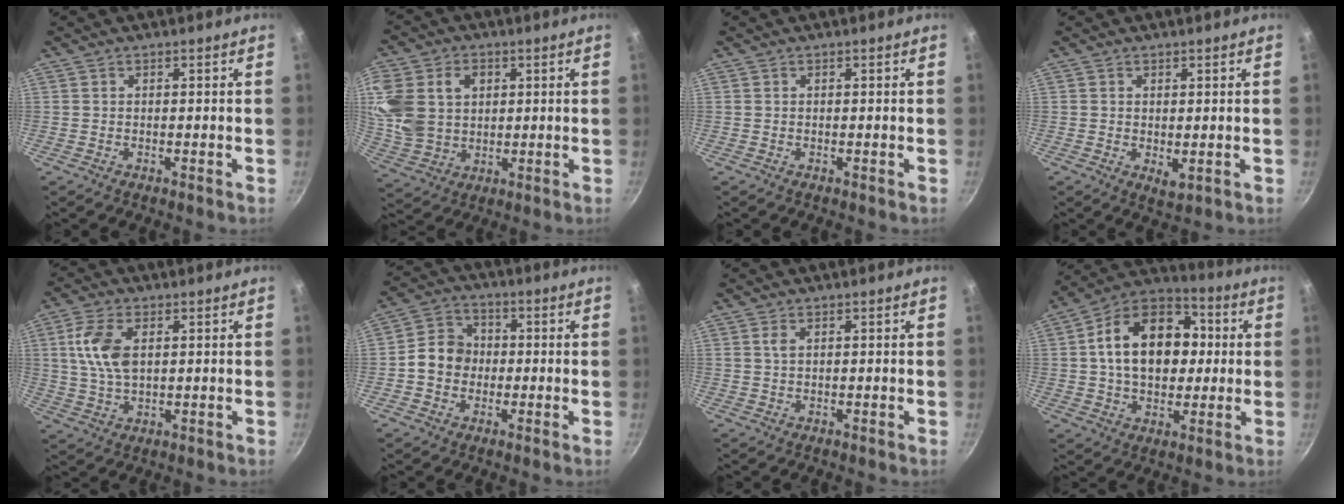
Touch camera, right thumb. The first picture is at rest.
{"total": 15.7, "force": [3.5, 12.0, 9.5], "torque": [-0.197, -0.001, 0.072]}
{"total": 0.0}
{"total": 2.5, "force": [0.4, 1.5, 1.9], "torque": [-0.029, -0.010, 0.007]}
{"total": 8.9, "force": [2.0, 4.9, 7.1], "torque": [-0.139, -0.001, 0.038]}
{"total": 7.8, "force": [-0.7, 6.7, 3.8], "torque": [-0.035, 0.021, -0.029]}
{"total": 1.2, "force": [0.5, 0.6, 1.0], "torque": [-0.020, 0.000, 0.008]}
{"total": 19.6, "force": [2.2, 13.6, 13.9], "torque": [-0.193, 0.027, 0.020]}